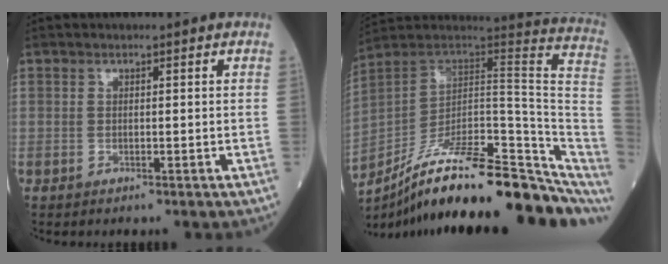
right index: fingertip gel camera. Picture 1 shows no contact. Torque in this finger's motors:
{"motor_torque": [0.75, -1.39, 0.69, 0.12]}